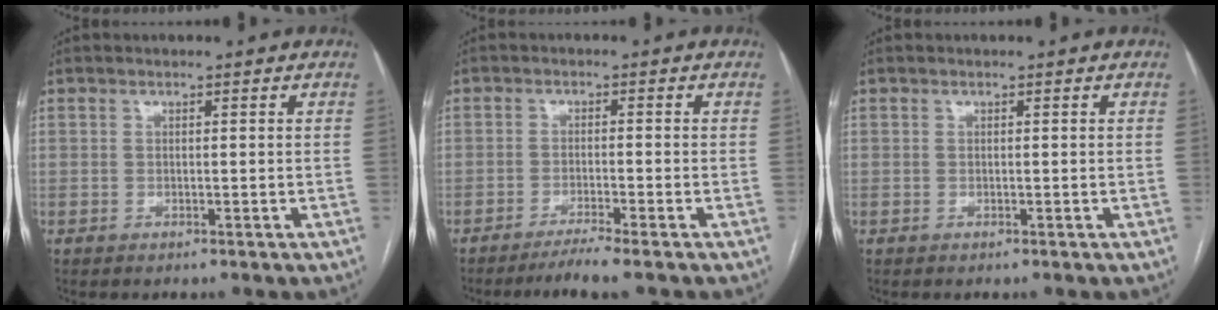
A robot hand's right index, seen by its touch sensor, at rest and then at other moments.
{"total": 4.4, "force": [-3.5, -1.1, 2.3], "torque": [-0.037, -0.012, -0.064]}
{"total": 0.0}